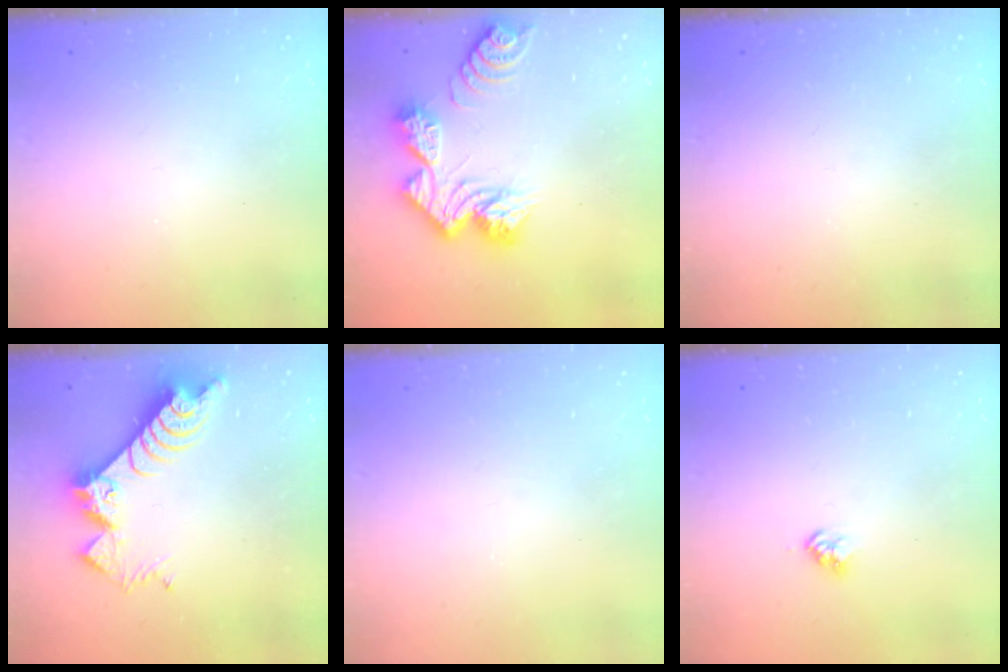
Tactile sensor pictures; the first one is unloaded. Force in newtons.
{"total": 13.0, "press": 13.0, "slide": 1.1}
{"total": 0.0}
{"total": 9.8, "press": 9.7, "slide": 0.9}
{"total": 0.5, "press": 0.5, "slide": 0.1}
{"total": 2.8, "press": 2.8, "slide": 0.4}